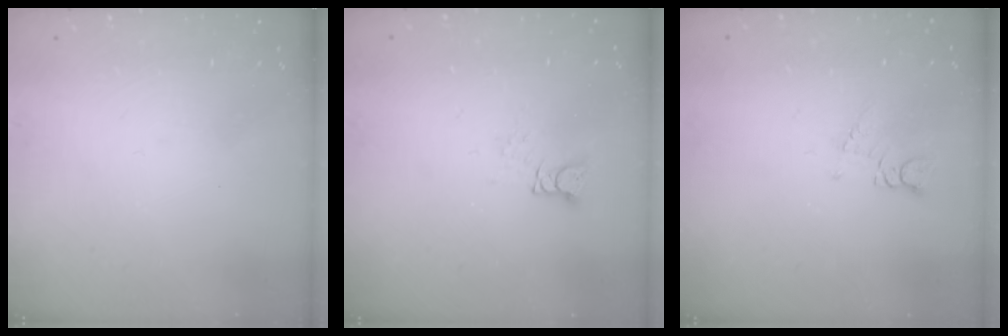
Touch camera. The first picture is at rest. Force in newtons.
{"total": 3.6, "press": 3.5, "slide": 0.4}
{"total": 4.3, "press": 4.2, "slide": 0.7}